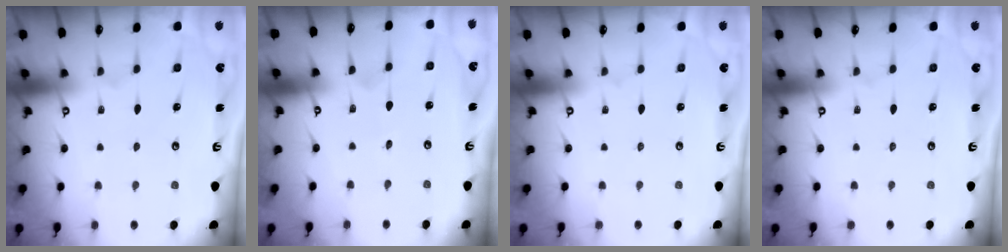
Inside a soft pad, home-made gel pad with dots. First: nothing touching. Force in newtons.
{"total": 0.7, "press": 0.7, "slide": 0.0}
{"total": 0.0}
{"total": 0.0}